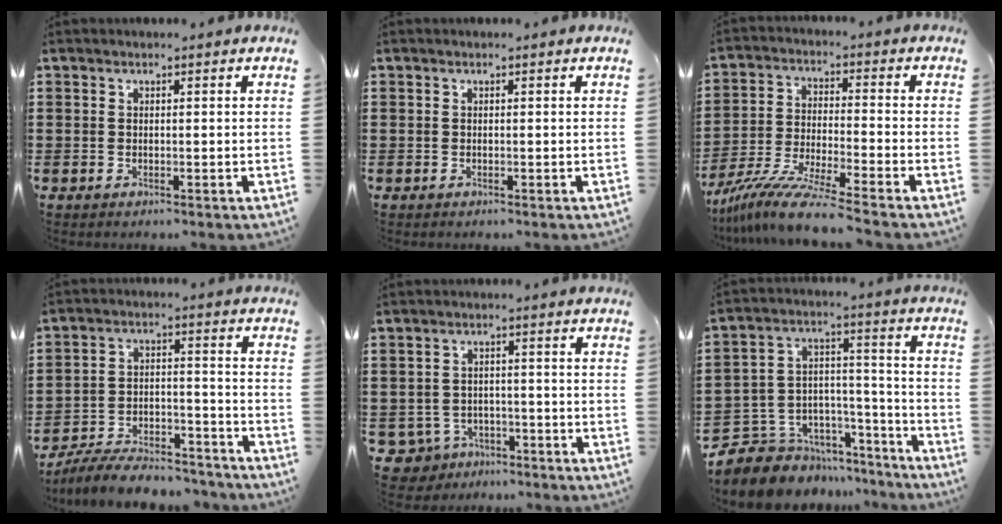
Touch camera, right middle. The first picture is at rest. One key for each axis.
{"total": 0.0}
{"total": 9.1, "fx": -7.9, "fy": -0.2, "fz": 4.5, "tx": -0.095, "ty": -0.007, "tz": -0.157}
{"total": 8.0, "fx": -7.6, "fy": 1.3, "fz": 2.1, "tx": -0.032, "ty": 0.019, "tz": -0.145}
{"total": 3.5, "fx": -3.0, "fy": 1.7, "fz": 0.7, "tx": -0.042, "ty": -0.004, "tz": -0.070}
{"total": 7.3, "fx": -5.5, "fy": 4.8, "fz": 0.1, "tx": -0.029, "ty": 0.007, "tz": -0.105}